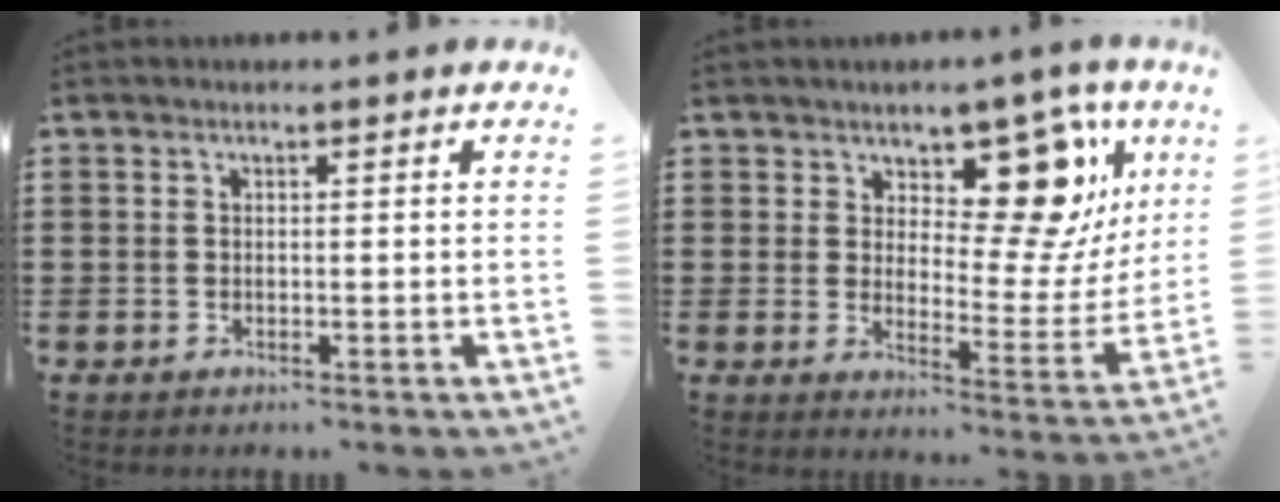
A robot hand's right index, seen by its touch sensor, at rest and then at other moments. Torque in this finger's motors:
{"motor_torque": [0.20, 0.43, 0.28, 0.07]}